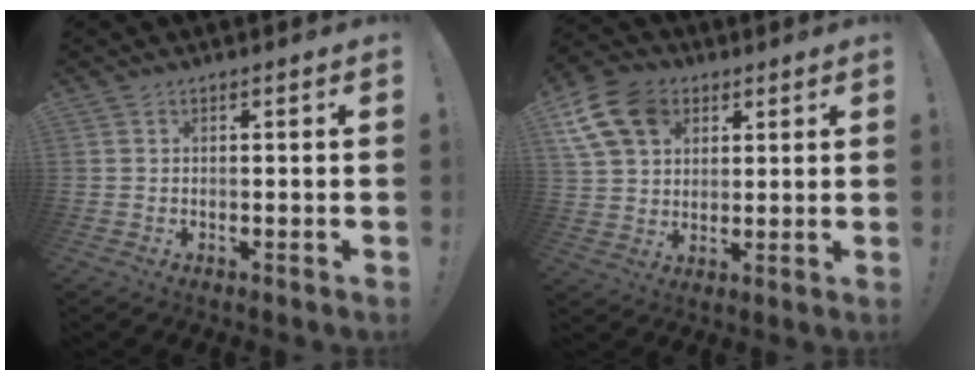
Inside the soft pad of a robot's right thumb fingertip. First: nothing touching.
{"total": 14.8, "force": [6.1, 11.0, 7.8], "torque": [-0.145, -0.022, 0.122]}